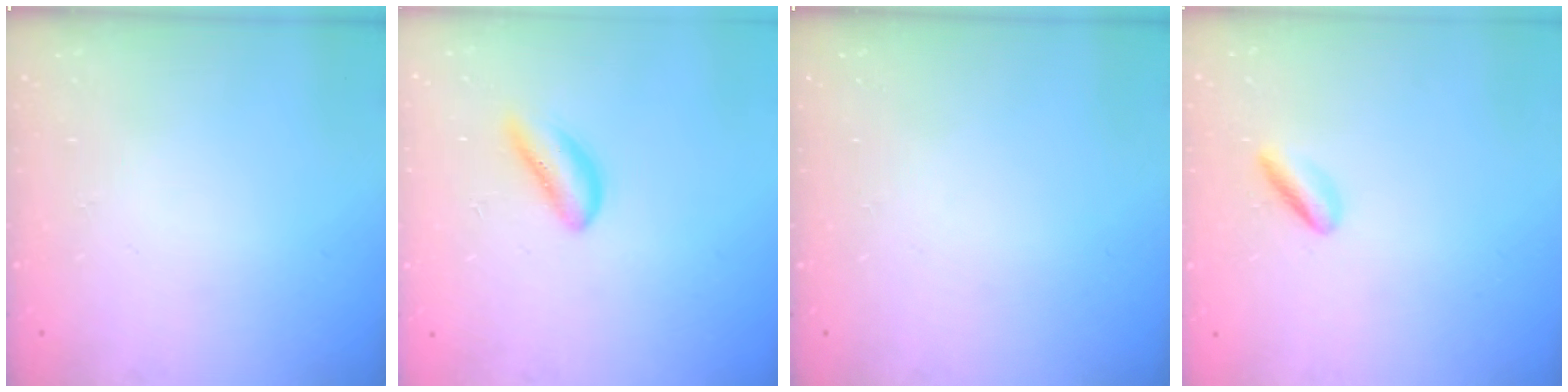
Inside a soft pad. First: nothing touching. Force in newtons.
{"total": 3.5, "press": 3.3, "slide": 1.0}
{"total": 0.0}
{"total": 2.9, "press": 2.9, "slide": 0.4}